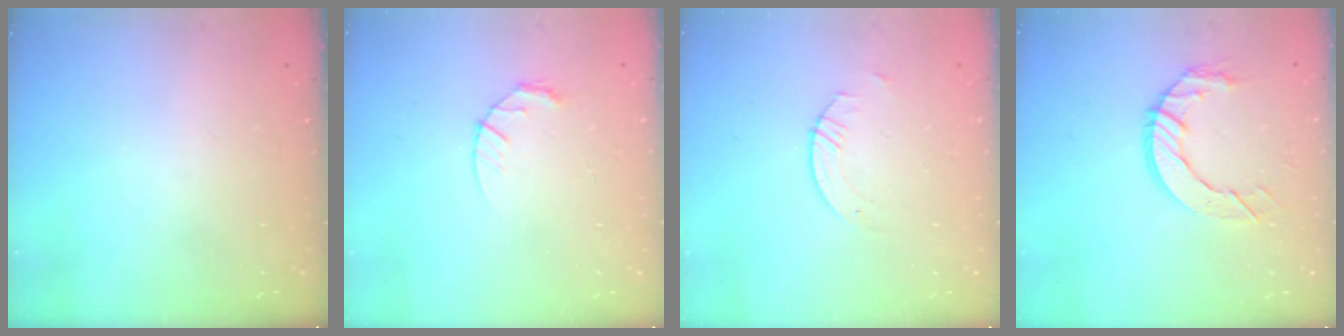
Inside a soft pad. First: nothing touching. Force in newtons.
{"total": 4.3, "press": 4.3, "slide": 0.7}
{"total": 0.8, "press": 0.8, "slide": 0.2}
{"total": 9.1, "press": 9.1, "slide": 0.5}